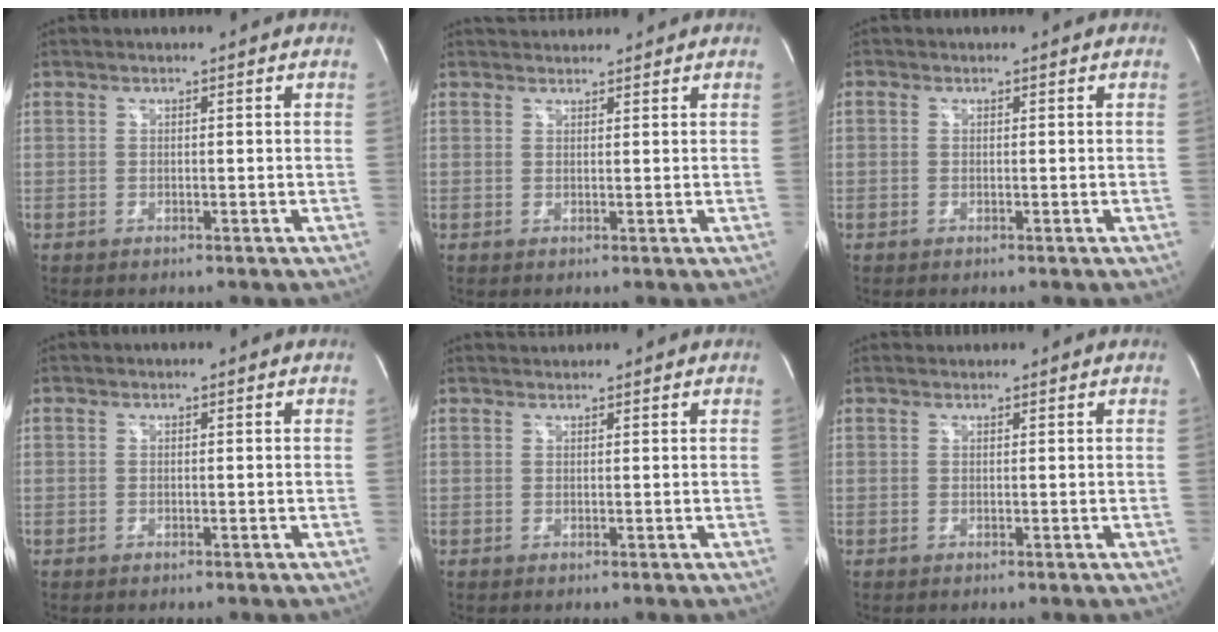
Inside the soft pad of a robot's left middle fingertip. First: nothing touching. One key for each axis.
{"total": 3.3, "fx": 3.2, "fy": 0.7, "fz": 0.4, "tx": -0.008, "ty": 0.029, "tz": 0.052}
{"total": 2.0, "fx": -0.7, "fy": -1.3, "fz": -1.4, "tx": 0.031, "ty": -0.012, "tz": -0.016}
{"total": 2.3, "fx": -0.7, "fy": -1.5, "fz": -1.5, "tx": 0.033, "ty": -0.012, "tz": -0.016}
{"total": 1.3, "fx": 1.2, "fy": 0.0, "fz": -0.2, "tx": -0.006, "ty": 0.014, "tz": 0.028}
{"total": 1.0, "fx": 0.9, "fy": 0.2, "fz": -0.1, "tx": -0.009, "ty": 0.013, "tz": 0.019}